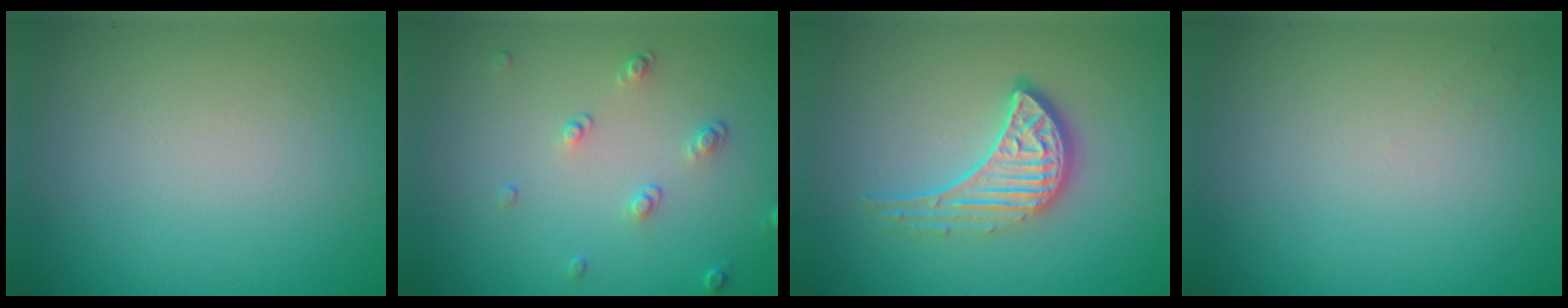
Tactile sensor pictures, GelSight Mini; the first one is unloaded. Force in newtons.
{"total": 1.5, "press": 1.0, "slide": 1.1}
{"total": 3.9, "press": 3.1, "slide": 2.3}
{"total": 0.6, "press": 0.5, "slide": 0.3}